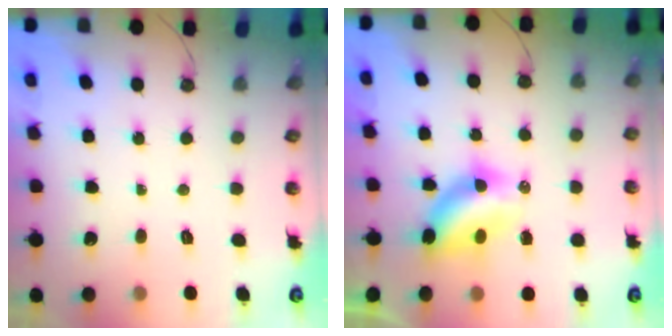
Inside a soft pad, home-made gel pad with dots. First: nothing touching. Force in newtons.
{"total": 6.7, "press": 6.5, "slide": 1.9}